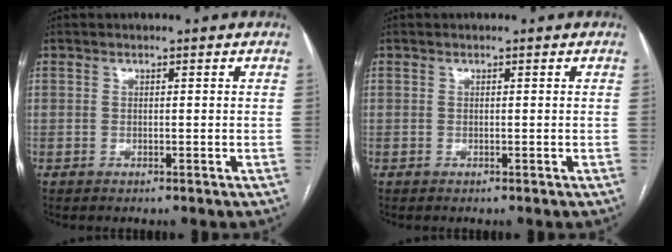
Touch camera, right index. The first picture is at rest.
{"total": 0.0}